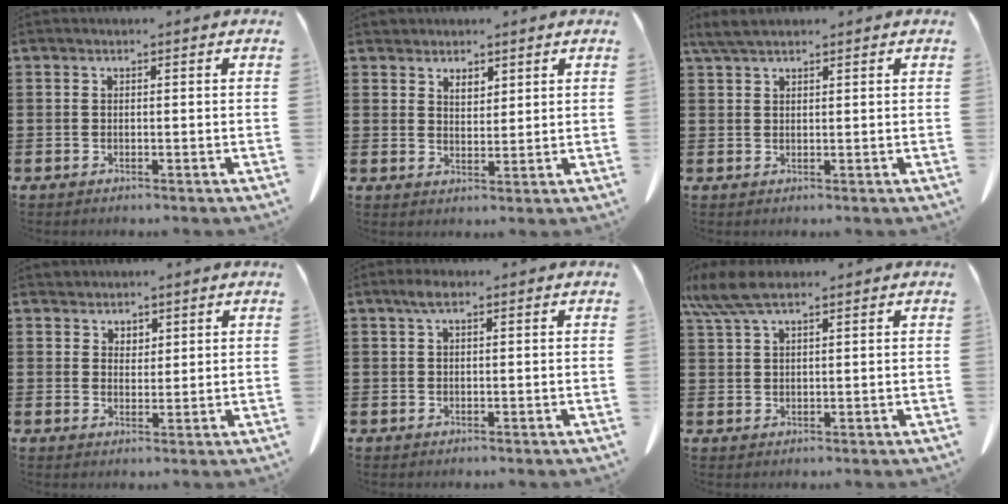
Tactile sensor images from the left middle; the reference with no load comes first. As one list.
[{"total": 2.6, "force": [2.2, 1.3, 0.5], "torque": [-0.007, -0.001, 0.040]}, {"total": 3.0, "force": [2.3, 0.6, 1.8], "torque": [-0.041, 0.003, 0.043]}, {"total": 2.4, "force": [2.0, 1.4, 0.1], "torque": [0.001, 0.002, 0.039]}, {"total": 1.8, "force": [0.7, 0.4, 1.6], "torque": [-0.034, 0.004, 0.012]}, {"total": 5.7, "force": [3.9, 1.3, 3.9], "torque": [-0.100, -0.006, 0.067]}]